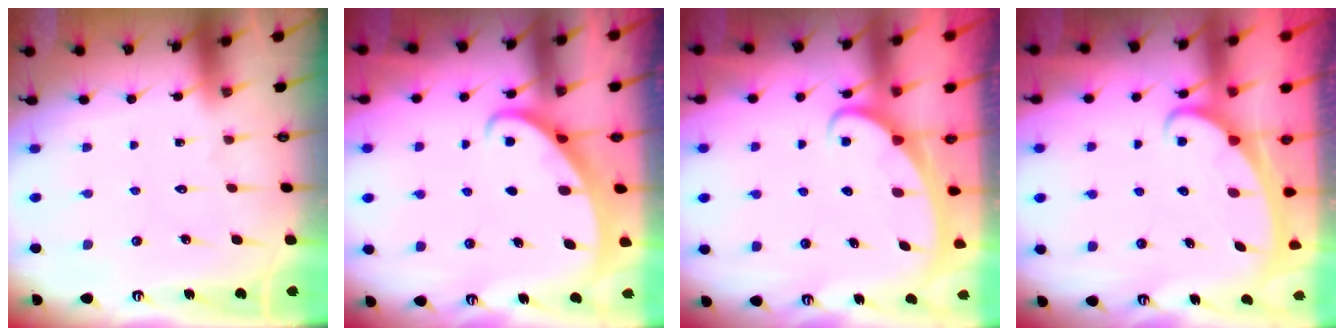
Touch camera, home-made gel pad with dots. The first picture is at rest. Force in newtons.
{"total": 2.2, "press": 2.2, "slide": 0.3}
{"total": 2.5, "press": 2.5, "slide": 0.3}
{"total": 2.3, "press": 2.3, "slide": 0.2}